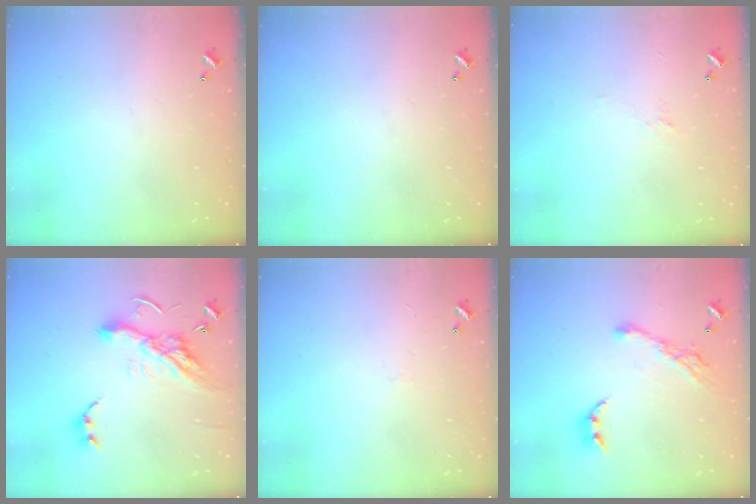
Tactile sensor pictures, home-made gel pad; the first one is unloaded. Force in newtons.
{"total": 0.0}
{"total": 0.5, "press": 0.0, "slide": 0.5}
{"total": 14.9, "press": 14.8, "slide": 1.5}
{"total": 1.2, "press": 1.1, "slide": 0.5}
{"total": 11.5, "press": 11.4, "slide": 1.1}